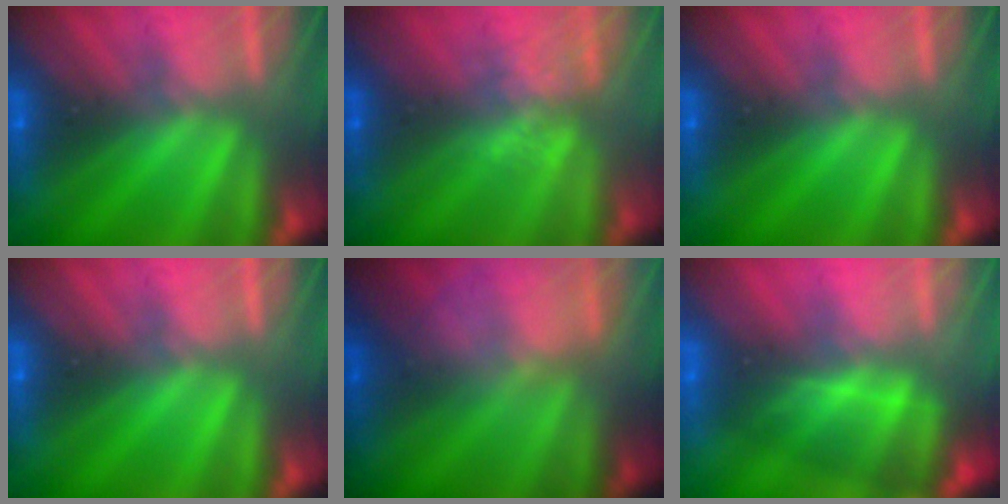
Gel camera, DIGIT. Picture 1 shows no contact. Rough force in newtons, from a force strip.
{"total": 3.9}
{"total": 0.0}
{"total": 0.0}
{"total": 6.2}
{"total": 4.6}